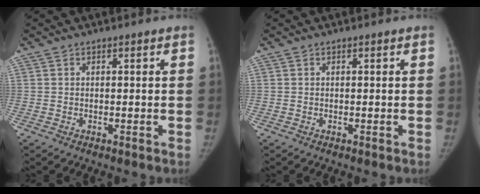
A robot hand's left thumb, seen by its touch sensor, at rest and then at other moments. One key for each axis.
{"total": 0.0}